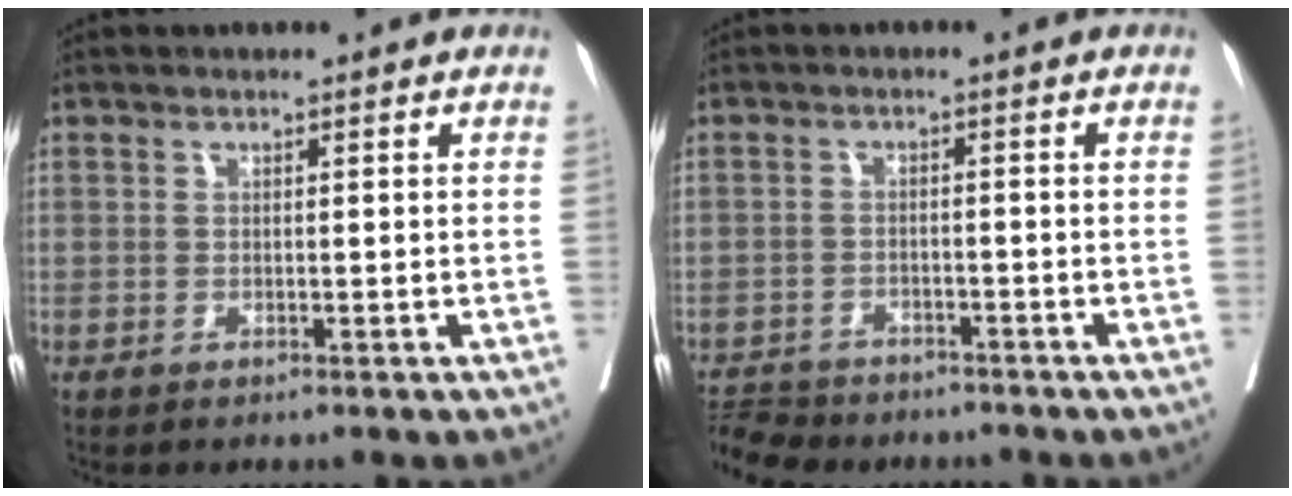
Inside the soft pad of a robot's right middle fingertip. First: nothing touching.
{"total": 7.7, "force": [-7.1, 2.5, 1.6], "torque": [-0.034, -0.007, -0.111]}